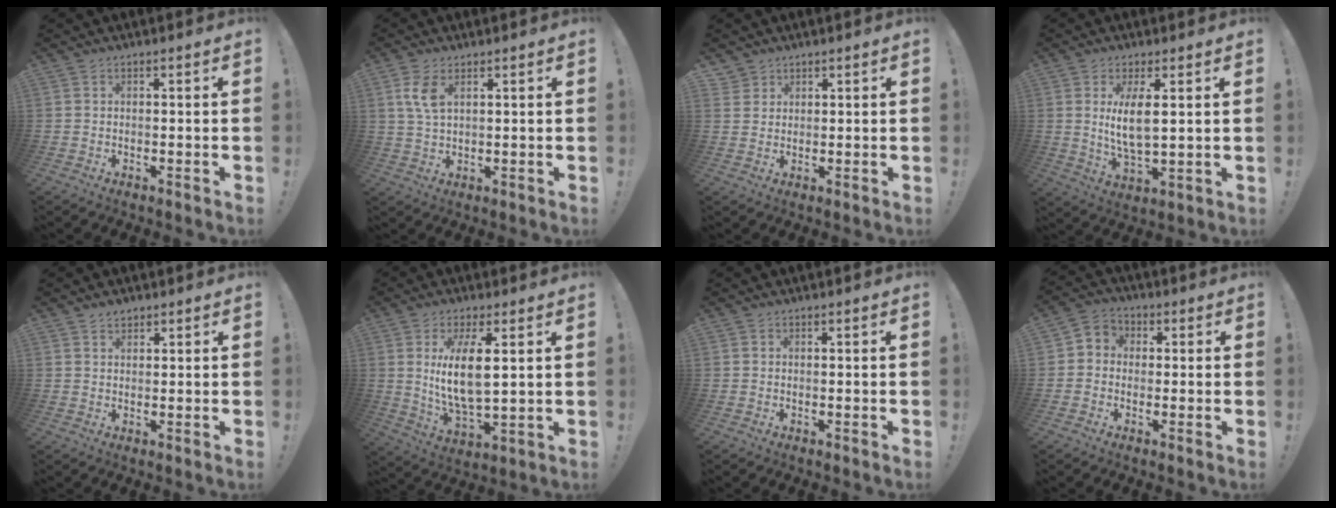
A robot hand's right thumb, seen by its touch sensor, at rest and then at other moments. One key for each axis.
{"total": 6.0, "fx": 2.6, "fy": 2.9, "fz": 4.6, "tx": -0.085, "ty": -0.008, "tz": 0.046}
{"total": 2.5, "fx": 1.9, "fy": 1.6, "fz": 0.3, "tx": -0.005, "ty": -0.013, "tz": 0.035}
{"total": 8.6, "fx": 2.2, "fy": 2.7, "fz": 7.9, "tx": -0.154, "ty": -0.018, "tz": 0.034}
{"total": 2.0, "fx": 1.7, "fy": 1.0, "fz": 0.4, "tx": 0.005, "ty": -0.012, "tz": 0.029}
{"total": 12.4, "fx": 3.1, "fy": 4.6, "fz": 11.1, "tx": -0.225, "ty": -0.022, "tz": 0.046}
{"total": 0.0}
{"total": 4.4, "fx": -1.6, "fy": 3.8, "fz": 1.7, "tx": -0.027, "ty": 0.020, "tz": -0.026}